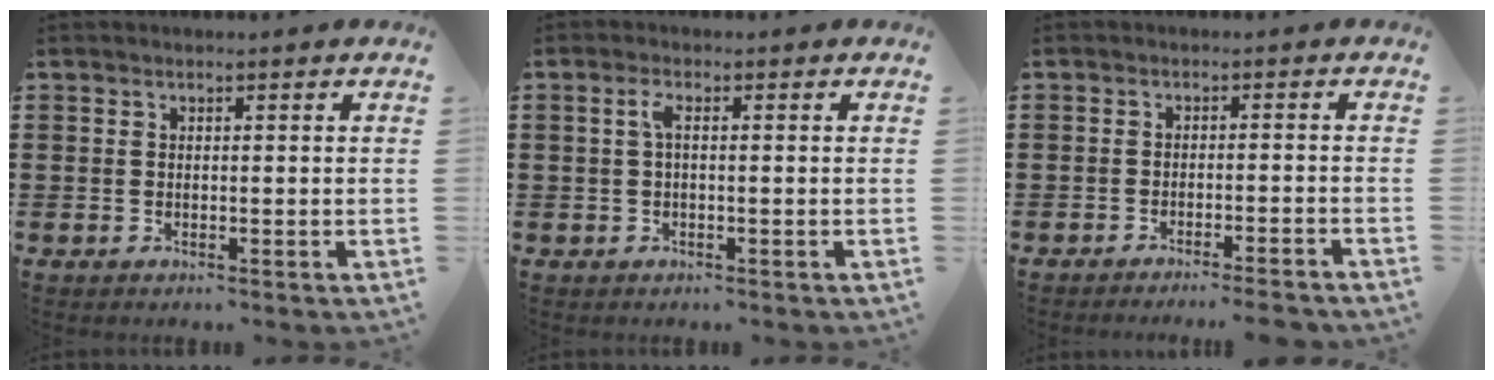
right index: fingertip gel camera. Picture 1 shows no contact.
{"total": 2.0, "force": [-0.1, 0.4, 2.0], "torque": [-0.038, 0.002, -0.003]}
{"total": 2.5, "force": [-2.3, -0.4, 0.8], "torque": [-0.014, 0.000, -0.046]}